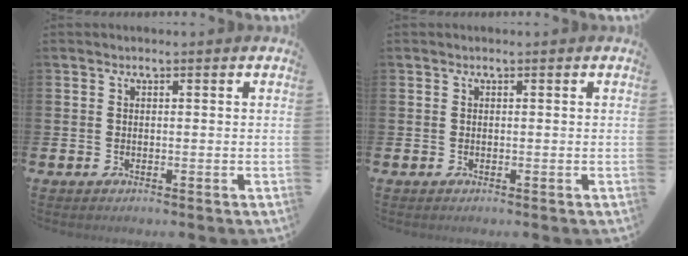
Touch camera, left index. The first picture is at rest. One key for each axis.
{"total": 0.0}